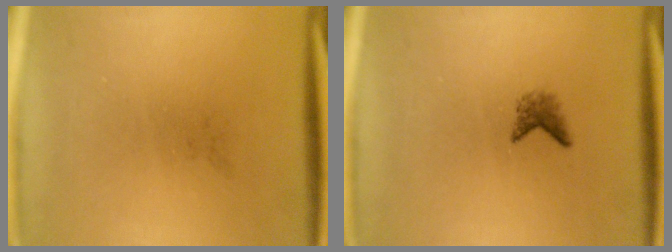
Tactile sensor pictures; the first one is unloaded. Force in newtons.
{"total": 1.4}